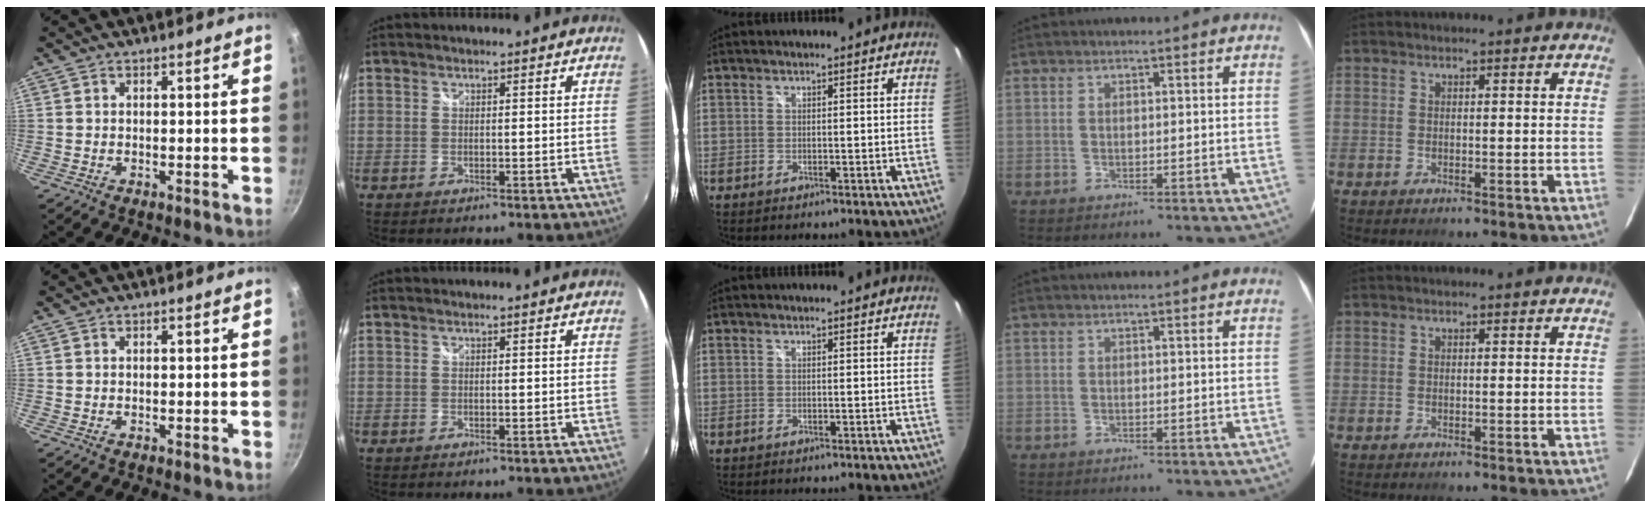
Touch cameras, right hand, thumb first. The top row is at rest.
{}